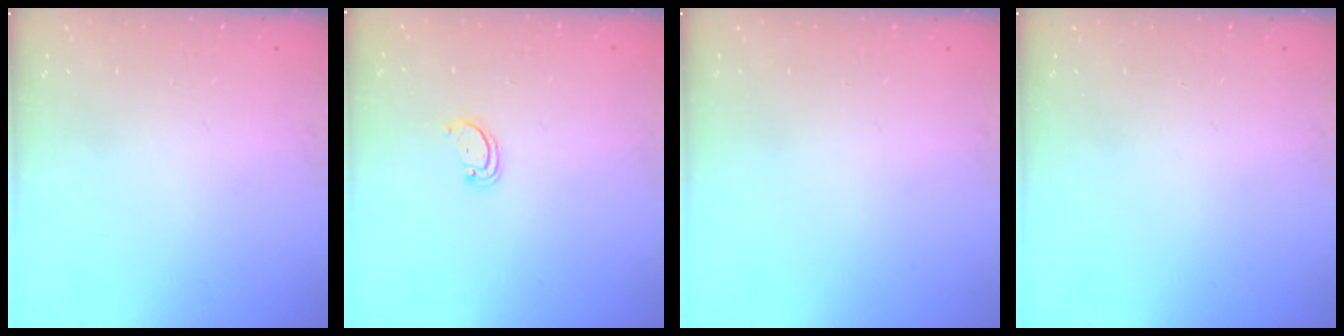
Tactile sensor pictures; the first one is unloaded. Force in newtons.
{"total": 1.8, "press": 1.8, "slide": 0.2}
{"total": 0.0}
{"total": 0.0}